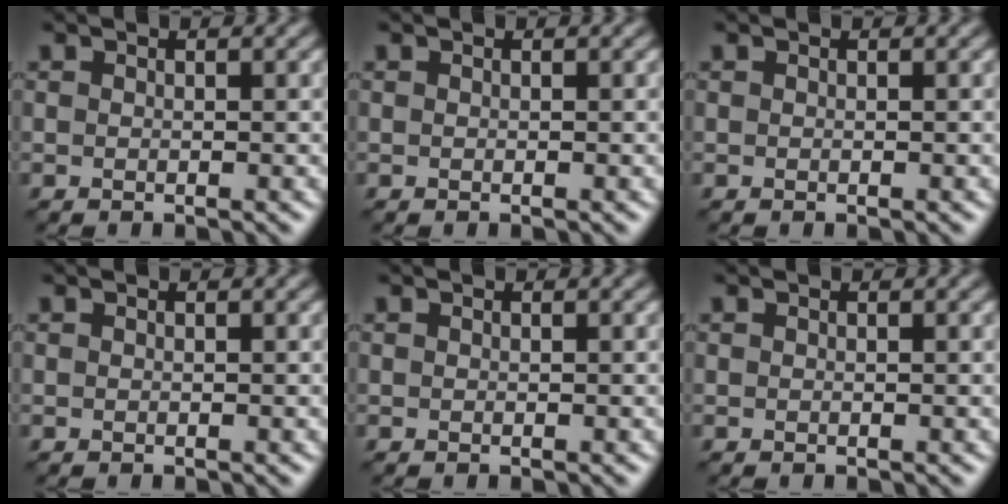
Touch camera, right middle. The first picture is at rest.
{"total": 0.0}
{"total": 0.0}
{"total": 0.0}
{"total": 0.0}
{"total": 0.0}